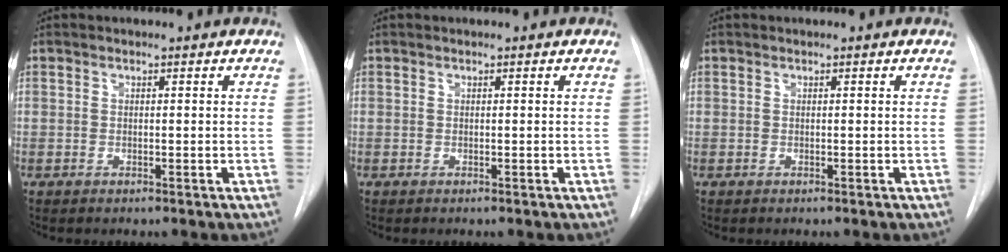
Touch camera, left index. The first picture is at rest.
{"total": 0.0}
{"total": 0.0}